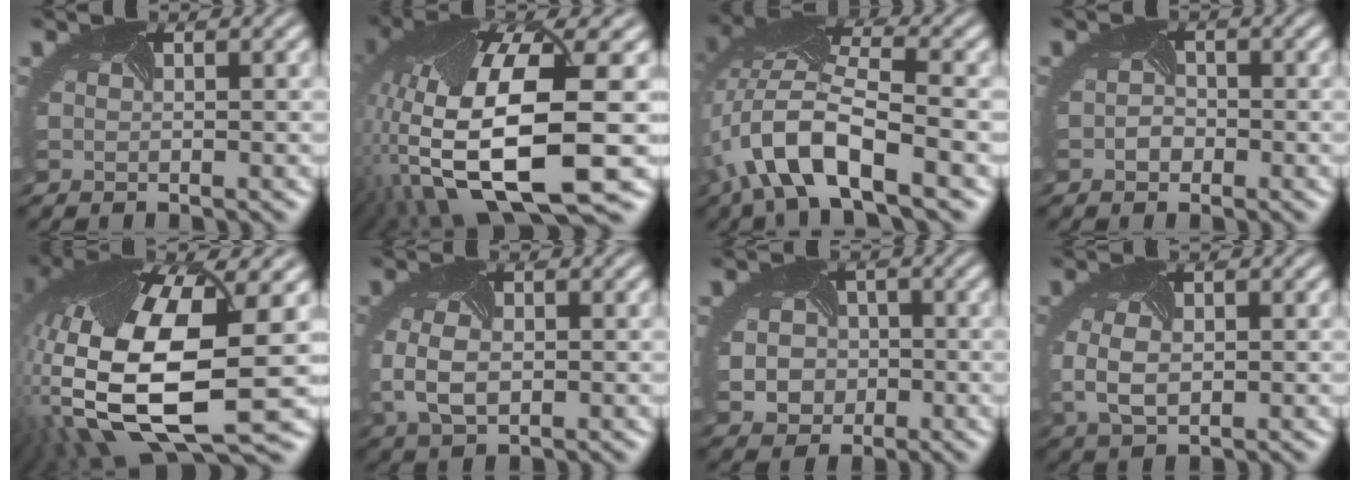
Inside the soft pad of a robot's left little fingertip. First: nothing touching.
{"total": 15.2, "force": [-1.7, 5.6, 14.0], "torque": [-0.301, -0.038, -0.002]}
{"total": 9.3, "force": [-4.6, 3.0, 7.5], "torque": [-0.163, 0.004, -0.083]}
{"total": 1.0, "force": [-0.8, 0.6, 0.0], "torque": [-0.012, -0.005, -0.010]}
{"total": 16.9, "force": [-2.1, 7.5, 15.0], "torque": [-0.339, -0.033, -0.027]}
{"total": 3.6, "force": [-0.8, 2.2, 2.7], "torque": [-0.079, -0.011, -0.006]}
{"total": 4.2, "force": [-1.0, 3.6, 1.9], "torque": [-0.032, -0.010, -0.008]}
{"total": 3.1, "force": [-0.6, 1.9, 2.4], "torque": [-0.071, -0.009, -0.003]}